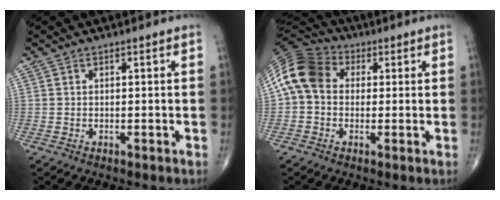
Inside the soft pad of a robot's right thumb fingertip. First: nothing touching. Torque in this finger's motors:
{"motor_torque": [0.13, 0.11, 0.20, 0.00, 0.25]}